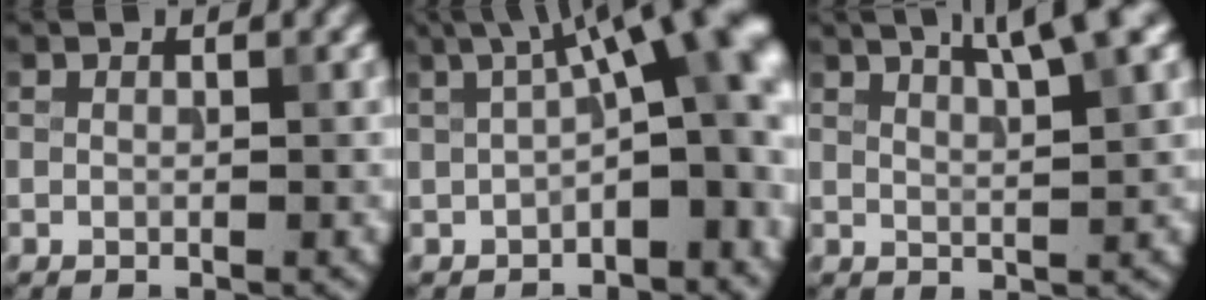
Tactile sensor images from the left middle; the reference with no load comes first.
{"total": 11.7, "force": [1.3, 4.7, 10.6], "torque": [-0.124, 0.024, 0.012]}
{"total": 5.3, "force": [3.3, 0.9, 4.0], "torque": [-0.051, 0.015, 0.049]}